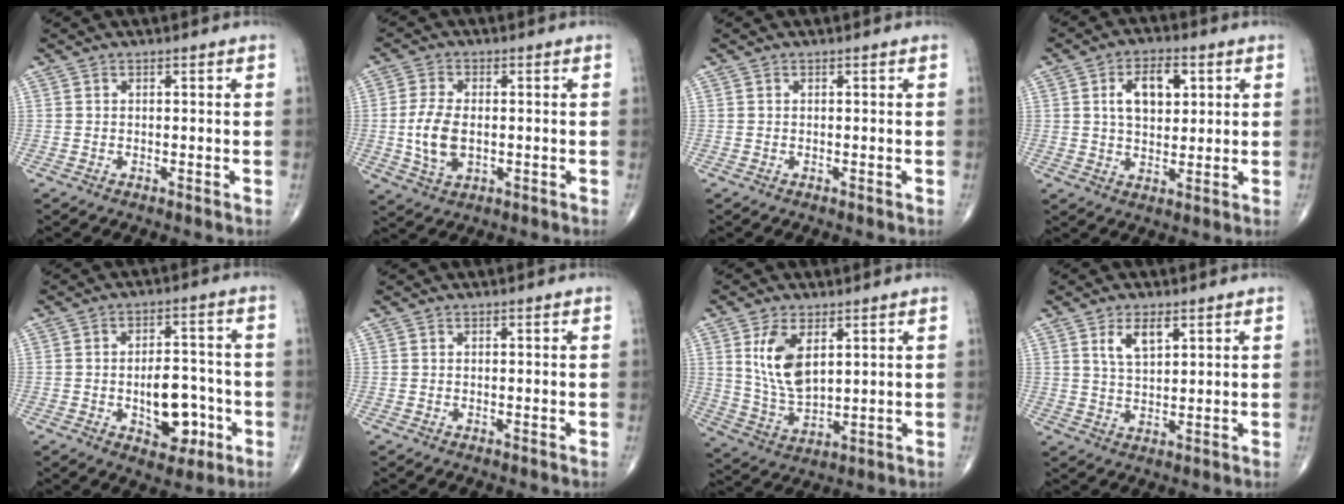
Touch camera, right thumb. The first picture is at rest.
{"total": 7.8, "force": [-0.6, 4.5, 6.3], "torque": [-0.129, -0.003, -0.009]}
{"total": 0.0}
{"total": 9.1, "force": [2.6, 5.3, 6.9], "torque": [-0.093, -0.002, 0.042]}
{"total": 10.3, "force": [-2.8, 6.0, 7.9], "torque": [-0.085, 0.025, -0.032]}
{"total": 0.0}
{"total": 11.6, "force": [4.3, 6.2, 8.9], "torque": [-0.160, -0.023, 0.097]}
{"total": 5.4, "force": [2.7, 2.4, 4.0], "torque": [-0.068, -0.015, 0.053]}